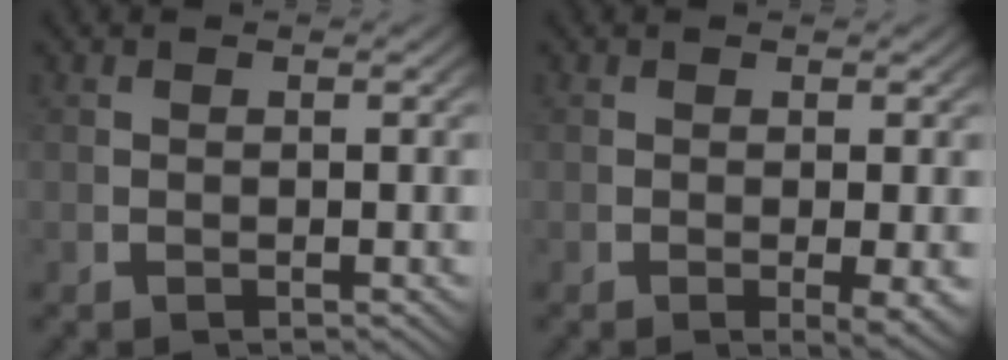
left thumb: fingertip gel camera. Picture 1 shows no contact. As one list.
[{"total": 2.4, "force": [-0.2, 0.7, 2.3], "torque": [-0.035, -0.009, 0.000]}]